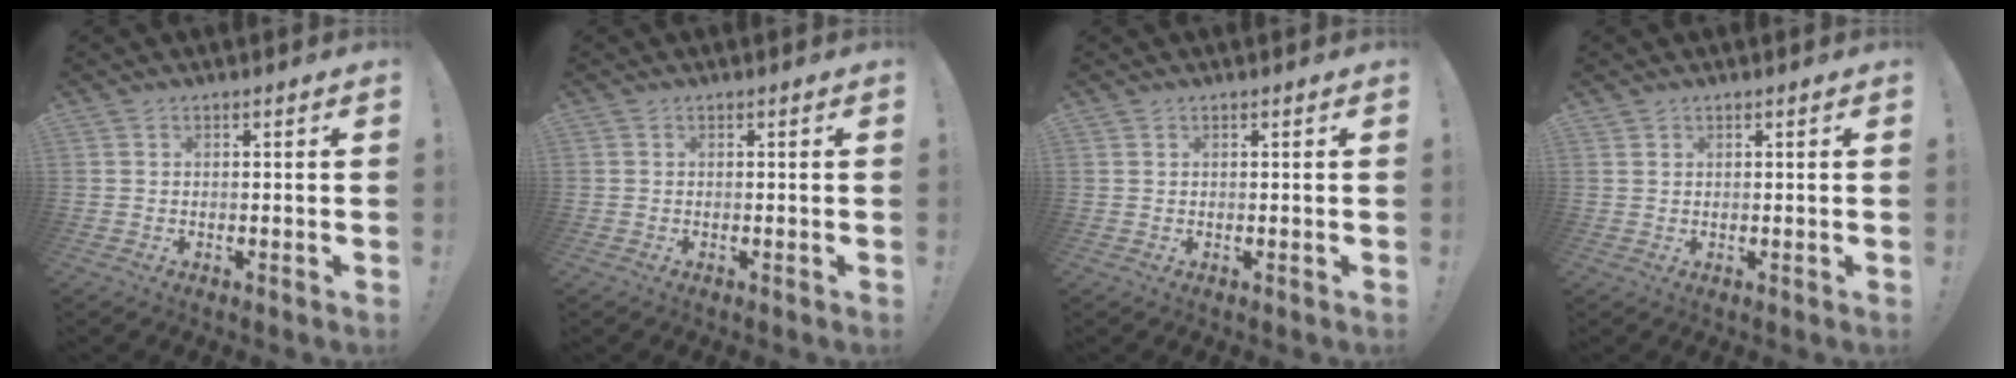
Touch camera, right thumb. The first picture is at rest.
{"total": 0.0}
{"total": 0.0}
{"total": 0.8, "force": [0.6, 0.5, 0.1], "torque": [0.000, 0.000, 0.011]}